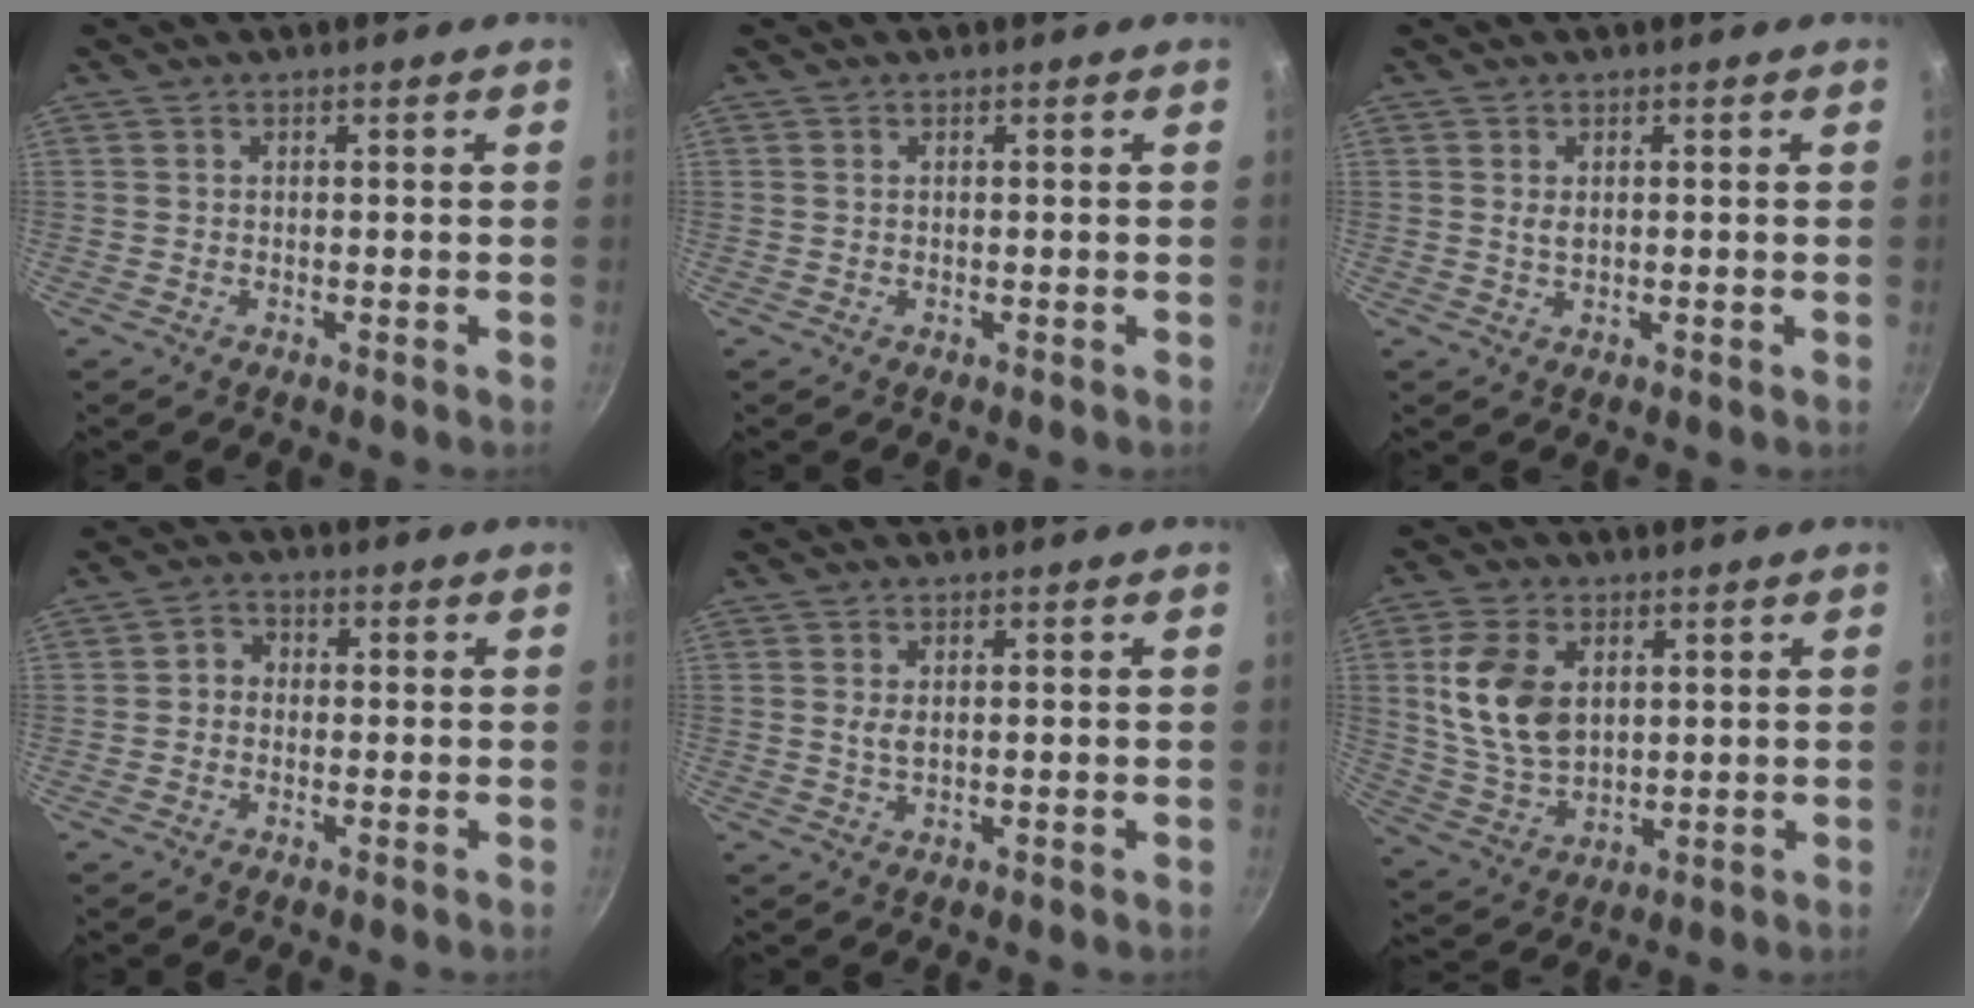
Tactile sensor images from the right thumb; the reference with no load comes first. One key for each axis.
{"total": 0.0}
{"total": 1.4, "fx": 0.4, "fy": 0.7, "fz": 1.2, "tx": -0.022, "ty": -0.001, "tz": 0.007}
{"total": 2.6, "fx": -0.5, "fy": 2.3, "fz": 1.2, "tx": -0.009, "ty": 0.010, "tz": -0.017}
{"total": 1.7, "fx": 0.3, "fy": 0.6, "fz": 1.5, "tx": -0.031, "ty": -0.003, "tz": 0.008}
{"total": 12.7, "fx": 2.9, "fy": 8.4, "fz": 9.1, "tx": -0.159, "ty": -0.019, "tz": 0.066}